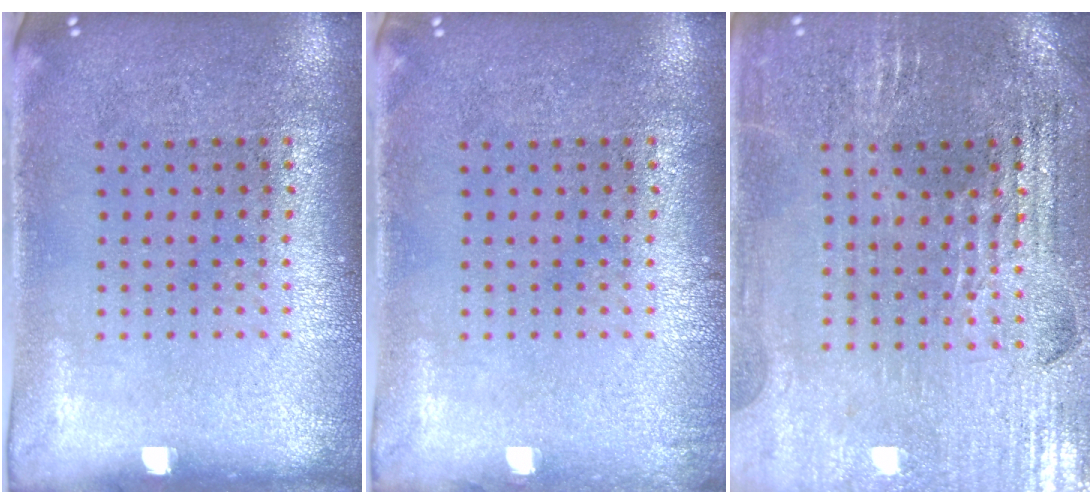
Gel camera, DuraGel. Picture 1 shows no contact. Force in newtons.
{"total": 0.6, "press": 0.6, "slide": 0.1}
{"total": 2.8, "press": 2.8, "slide": 0.5}